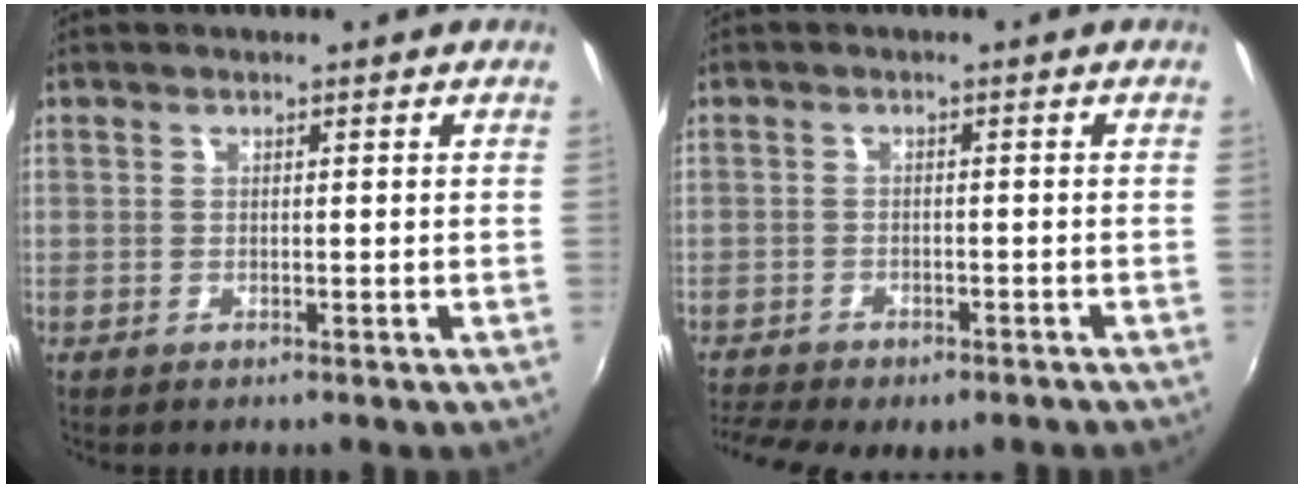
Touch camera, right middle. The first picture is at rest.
{"total": 10.2, "force": [-7.9, 3.8, 5.1], "torque": [-0.127, -0.038, -0.123]}